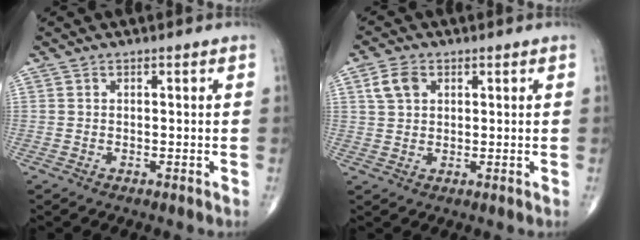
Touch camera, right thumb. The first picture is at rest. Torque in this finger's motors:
{"motor_torque": [-0.11, 0.13, 0.02, -0.03, 0.01]}